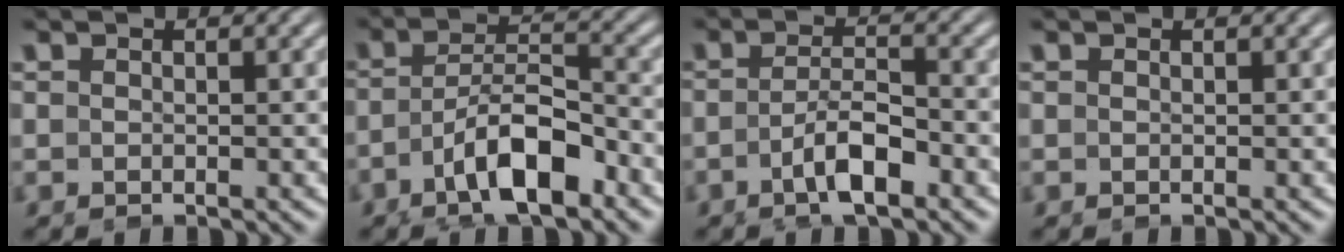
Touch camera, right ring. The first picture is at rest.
{"total": 6.5, "force": [-2.4, 3.4, 5.1], "torque": [-0.081, -0.021, -0.027]}
{"total": 3.3, "force": [-1.5, 0.7, 2.9], "torque": [-0.046, -0.014, -0.014]}
{"total": 0.0}